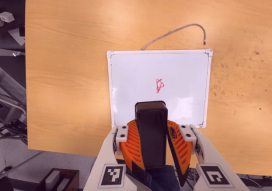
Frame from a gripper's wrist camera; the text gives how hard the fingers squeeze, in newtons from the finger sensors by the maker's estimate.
{"total": 10.9, "left": 10.6, "right": 11.1}